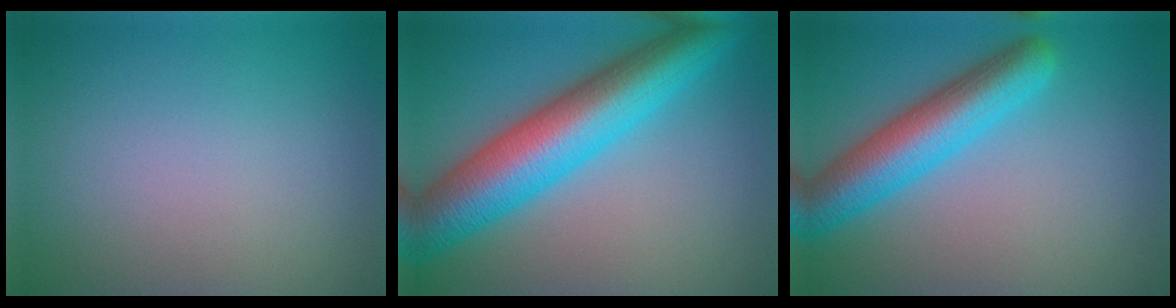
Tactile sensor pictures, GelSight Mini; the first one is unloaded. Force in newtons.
{"total": 10.7, "press": 10.7, "slide": 0.2}
{"total": 6.6, "press": 6.5, "slide": 0.2}